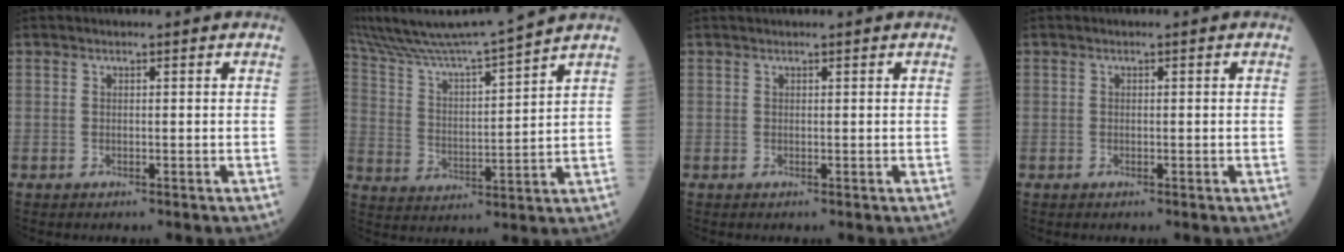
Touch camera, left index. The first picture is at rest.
{"total": 14.9, "force": [13.7, -2.5, 5.3], "torque": [-0.113, -0.021, 0.233]}
{"total": 1.8, "force": [1.7, 0.0, 0.6], "torque": [-0.007, 0.022, 0.028]}
{"total": 0.0}